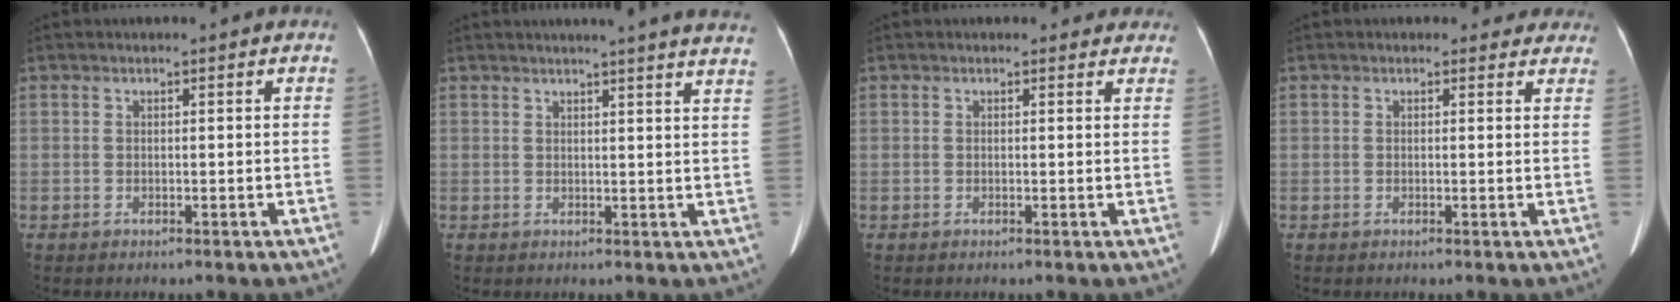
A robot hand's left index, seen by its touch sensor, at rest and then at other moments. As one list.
[{"total": 15.7, "force": [14.4, 0.0, 6.1], "torque": [-0.081, -0.025, 0.157]}, {"total": 2.7, "force": [2.3, 1.3, 0.3], "torque": [0.006, 0.000, 0.010]}, {"total": 3.8, "force": [3.3, 1.9, 0.2], "torque": [0.015, -0.003, 0.017]}]